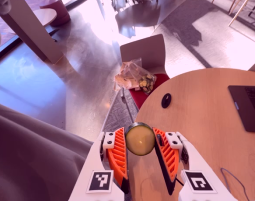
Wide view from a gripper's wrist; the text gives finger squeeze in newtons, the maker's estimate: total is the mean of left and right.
{"total": 8.7, "left": 8.3, "right": 9.1}